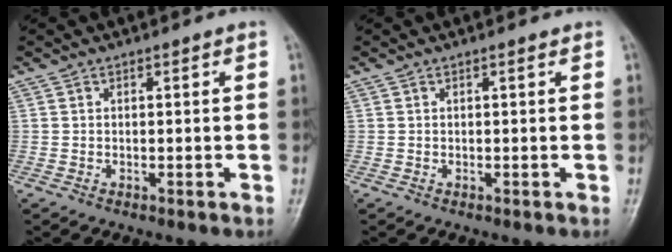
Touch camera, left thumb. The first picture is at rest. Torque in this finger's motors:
{"motor_torque": [0.00, 0.00, -0.09, 0.07, 0.00]}